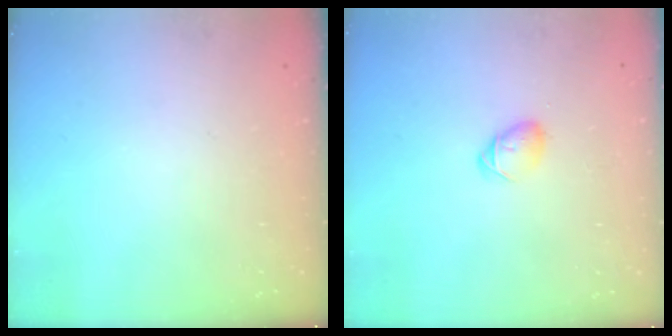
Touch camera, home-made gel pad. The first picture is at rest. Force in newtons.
{"total": 4.5, "press": 4.4, "slide": 0.8}